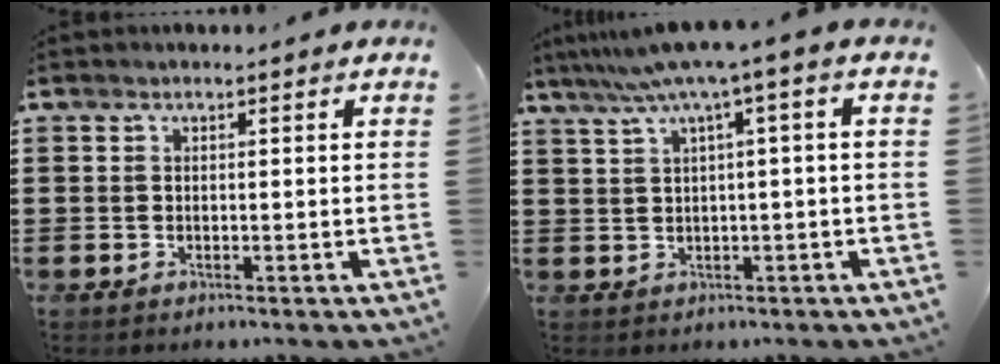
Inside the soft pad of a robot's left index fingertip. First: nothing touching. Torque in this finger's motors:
{"motor_torque": [1.09, -1.04, 0.92, 0.21]}